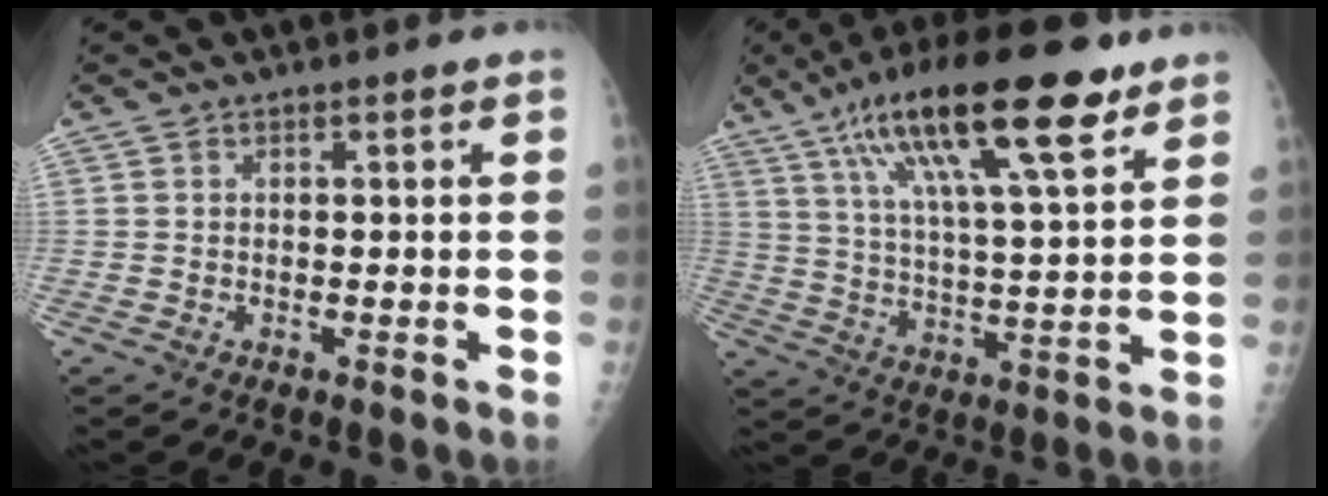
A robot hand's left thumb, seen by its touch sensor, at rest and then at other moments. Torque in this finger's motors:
{"motor_torque": [0.61, 0.16, 1.75, -1.01, 0.20]}